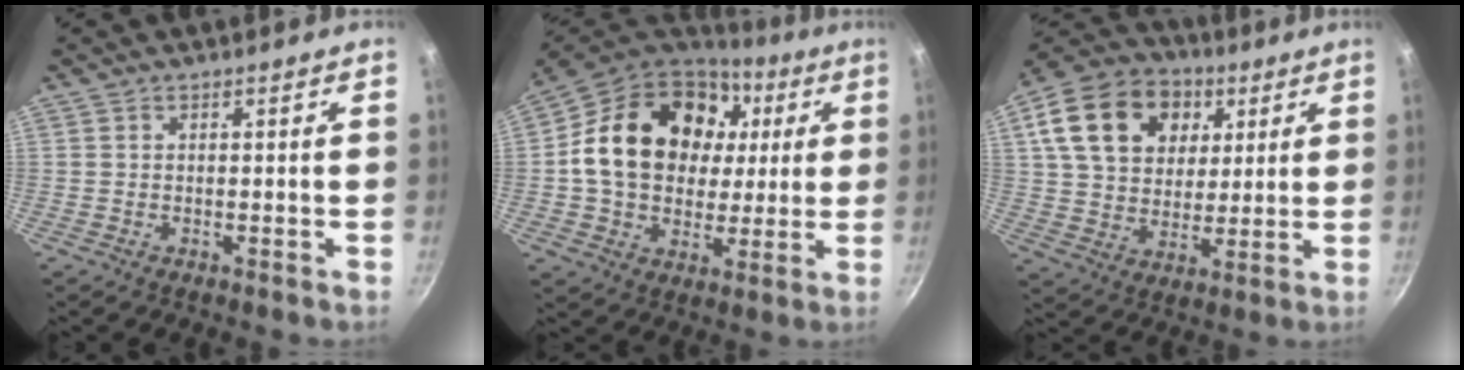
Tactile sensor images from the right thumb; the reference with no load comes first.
{"total": 24.1, "force": [4.6, 18.3, 15.0], "torque": [-0.247, 0.021, 0.078]}
{"total": 20.4, "force": [6.8, 15.3, 11.7], "torque": [-0.190, 0.008, 0.111]}